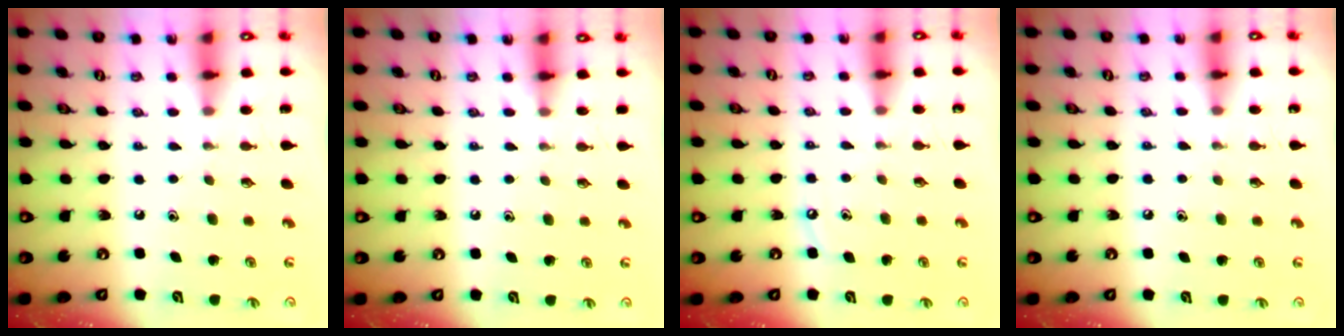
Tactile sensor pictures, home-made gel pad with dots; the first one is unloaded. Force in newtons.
{"total": 3.0, "press": 2.9, "slide": 0.5}
{"total": 3.6, "press": 3.5, "slide": 0.5}
{"total": 5.0, "press": 5.0, "slide": 0.6}